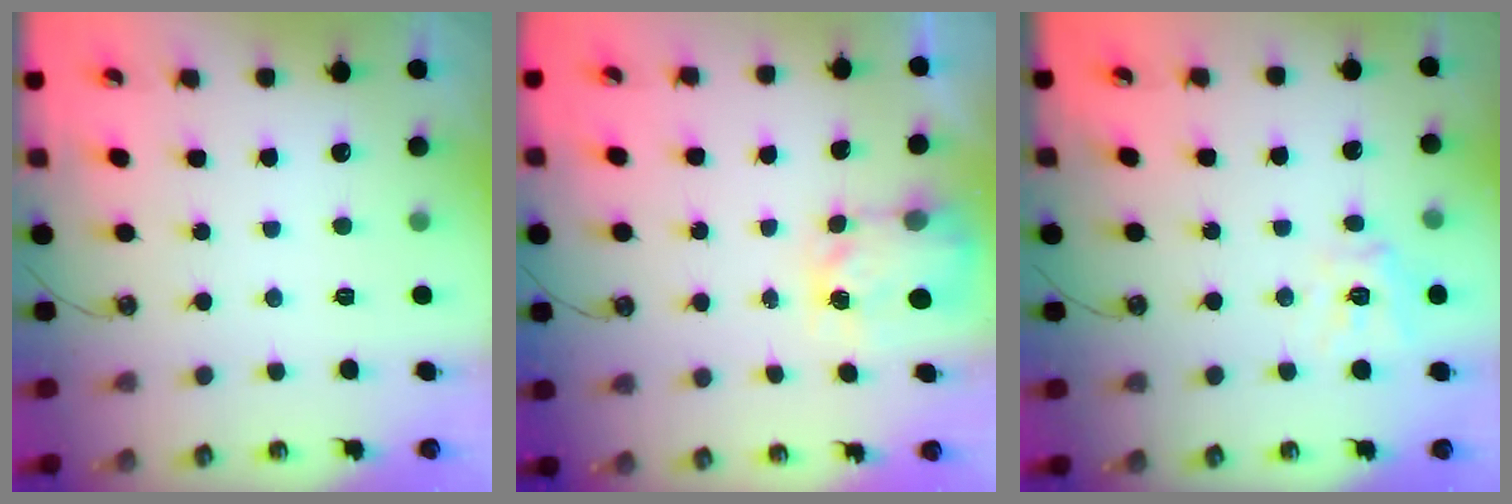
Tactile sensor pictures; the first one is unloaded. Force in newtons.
{"total": 4.0, "press": 3.9, "slide": 0.6}
{"total": 12.5, "press": 12.4, "slide": 1.7}